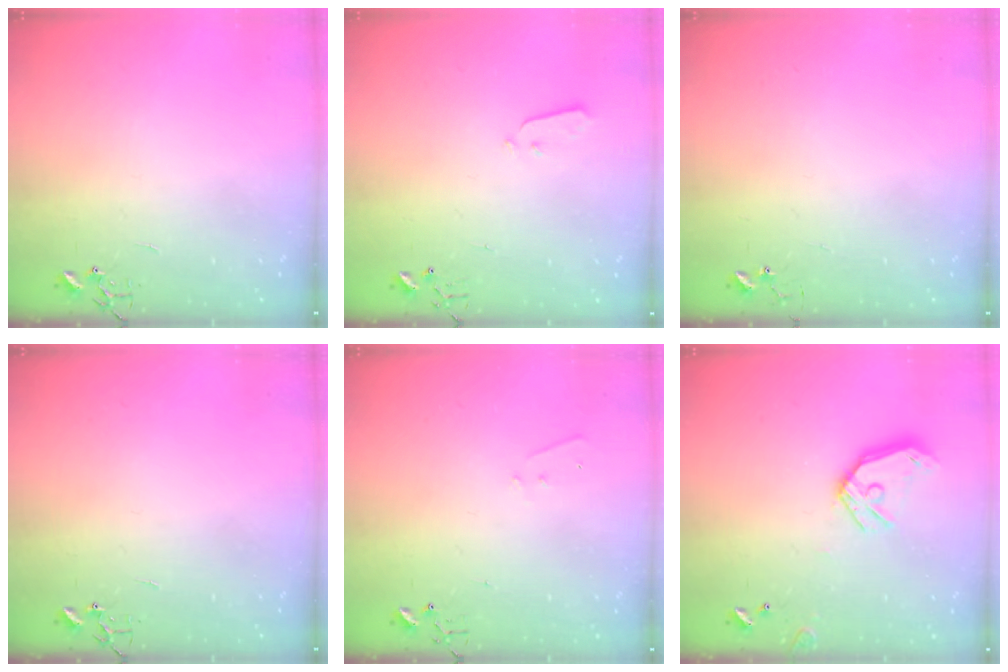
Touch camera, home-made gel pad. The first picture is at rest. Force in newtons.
{"total": 3.0, "press": 2.9, "slide": 0.3}
{"total": 4.8, "press": 4.8, "slide": 0.2}
{"total": 0.0}
{"total": 4.2, "press": 4.1, "slide": 0.6}
{"total": 13.0, "press": 12.9, "slide": 1.9}